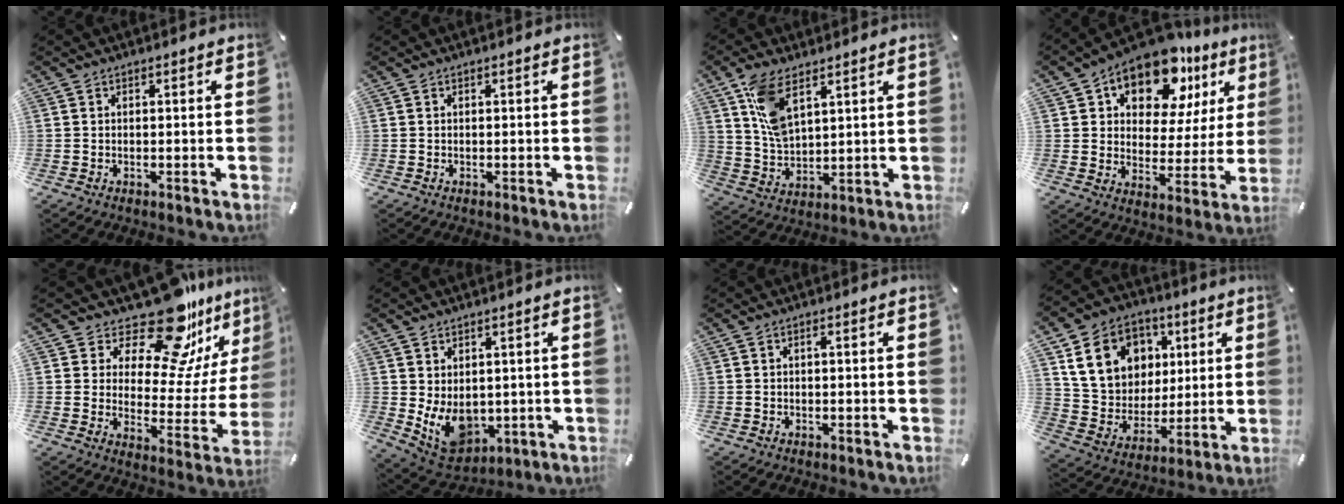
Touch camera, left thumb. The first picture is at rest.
{"total": 0.0}
{"total": 9.8, "force": [5.6, 4.8, 6.4], "torque": [-0.152, -0.017, 0.104]}
{"total": 15.1, "force": [10.1, 8.4, 7.5], "torque": [-0.121, -0.069, 0.177]}
{"total": 18.1, "force": [15.6, 5.2, 7.6], "torque": [-0.124, -0.140, 0.263]}
{"total": 9.3, "force": [-0.2, 7.6, 5.3], "torque": [-0.103, -0.014, 0.003]}
{"total": 0.8, "force": [-0.1, 0.1, 0.8], "torque": [-0.014, 0.001, -0.002]}
{"total": 16.5, "force": [6.3, 13.8, 6.5], "torque": [-0.111, -0.009, 0.130]}